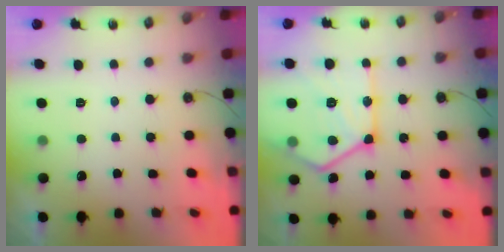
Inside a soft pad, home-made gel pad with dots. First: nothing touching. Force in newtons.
{"total": 23.4, "press": 23.2, "slide": 2.5}